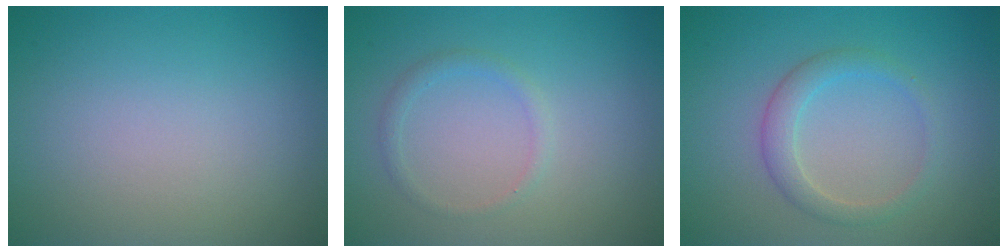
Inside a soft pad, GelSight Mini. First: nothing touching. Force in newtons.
{"total": 1.2, "press": 1.2, "slide": 0.1}
{"total": 2.2, "press": 2.2, "slide": 0.1}